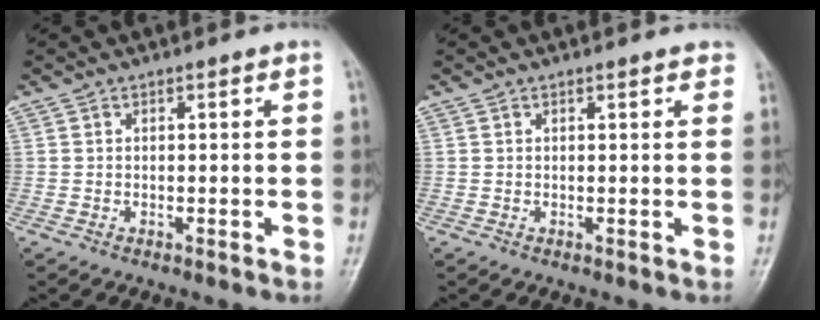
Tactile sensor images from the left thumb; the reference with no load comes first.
{"total": 1.6, "force": [1.2, 0.5, 1.0], "torque": [-0.005, 0.001, 0.010]}